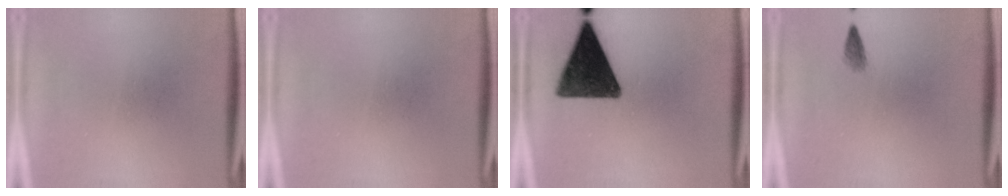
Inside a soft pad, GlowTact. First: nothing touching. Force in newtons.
{"total": 0.0}
{"total": 15.1}
{"total": 1.0}